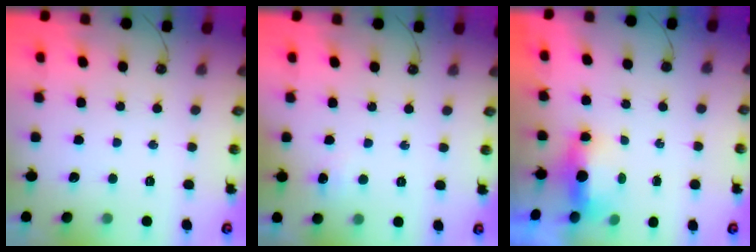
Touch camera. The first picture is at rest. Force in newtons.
{"total": 2.3, "press": 2.0, "slide": 1.0}
{"total": 6.1, "press": 5.3, "slide": 3.0}